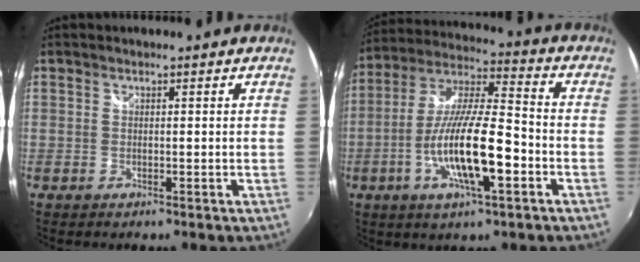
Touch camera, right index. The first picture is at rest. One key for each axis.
{"total": 16.0, "fx": -5.3, "fy": 3.6, "fz": 14.7, "tx": -0.289, "ty": -0.010, "tz": -0.100}